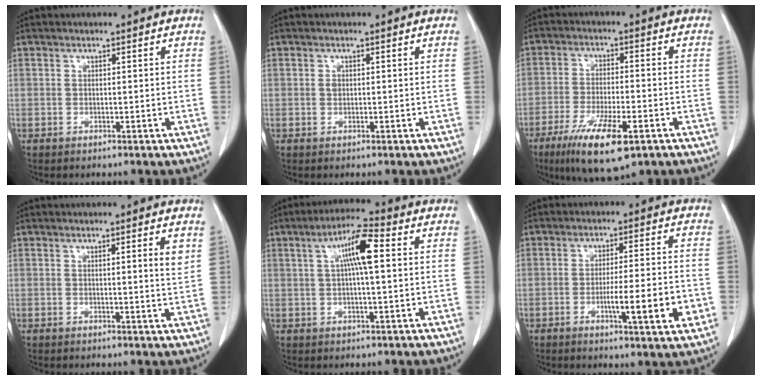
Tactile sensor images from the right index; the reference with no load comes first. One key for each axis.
{"total": 0.7, "fx": 0.1, "fy": 0.5, "fz": 0.4, "tx": -0.010, "ty": 0.001, "tz": 0.002}
{"total": 11.7, "fx": -6.5, "fy": 2.4, "fz": 9.4, "tx": -0.169, "ty": -0.026, "tz": -0.104}
{"total": 2.7, "fx": 1.2, "fy": -0.3, "fz": 2.4, "tx": -0.035, "ty": -0.006, "tz": 0.015}
{"total": 7.8, "fx": 1.8, "fy": 0.8, "fz": 7.5, "tx": -0.136, "ty": 0.015, "tz": 0.026}
{"total": 9.6, "fx": -2.8, "fy": 0.5, "fz": 9.2, "tx": -0.136, "ty": -0.009, "tz": -0.043}